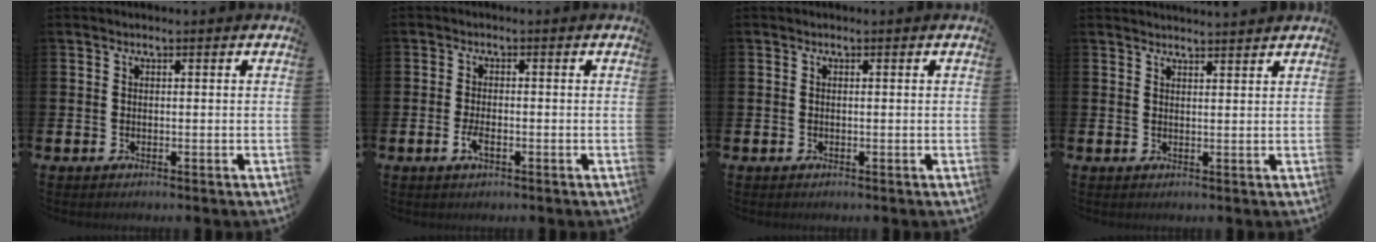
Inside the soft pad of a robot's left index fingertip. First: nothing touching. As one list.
[{"total": 2.5, "force": [-0.8, 1.0, 2.1], "torque": [-0.039, 0.002, -0.015]}, {"total": 0.0}, {"total": 2.3, "force": [2.3, -0.2, -0.2], "torque": [0.007, -0.015, 0.040]}]